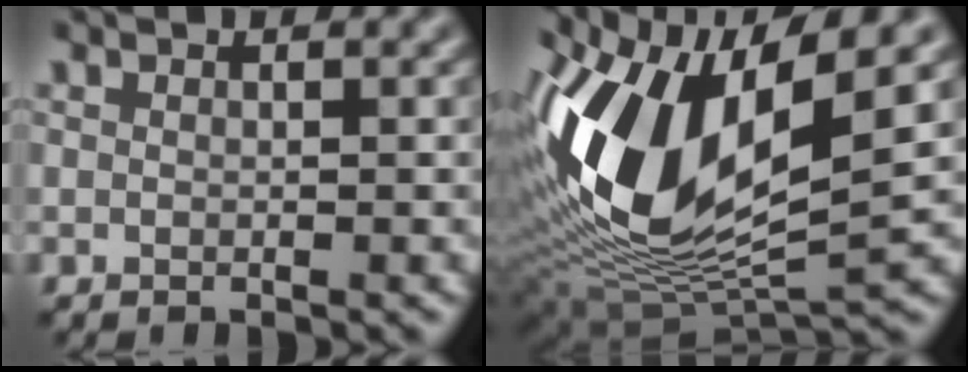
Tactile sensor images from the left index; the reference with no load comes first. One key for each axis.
{"total": 14.2, "fx": 2.4, "fy": 6.8, "fz": 12.3, "tx": -0.250, "ty": -0.002, "tz": 0.035}